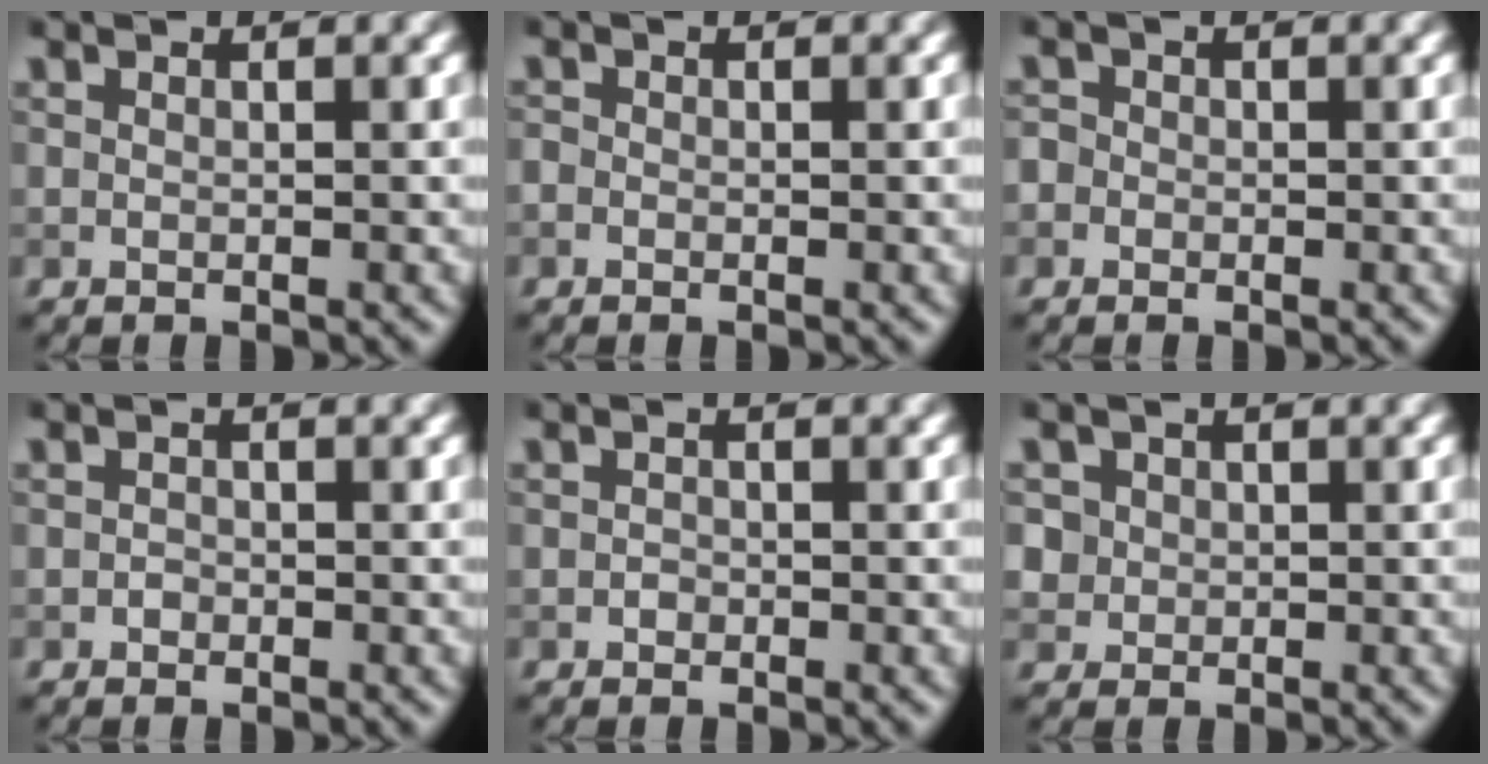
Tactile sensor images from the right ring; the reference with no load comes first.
{"total": 0.6, "force": [-0.3, 0.5, 0.1], "torque": [-0.002, -0.004, -0.009]}
{"total": 1.3, "force": [-0.2, 1.2, 0.3], "torque": [0.004, 0.003, -0.012]}
{"total": 0.7, "force": [-0.3, 0.6, 0.1], "torque": [0.001, -0.005, -0.008]}
{"total": 0.7, "force": [-0.3, 0.6, 0.1], "torque": [0.001, -0.004, -0.008]}
{"total": 2.1, "force": [0.5, 2.0, 0.5], "torque": [-0.013, 0.001, 0.025]}